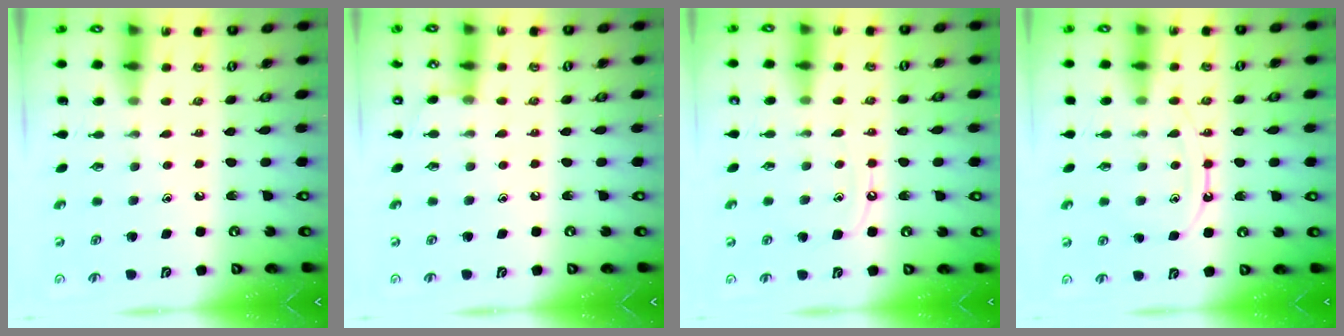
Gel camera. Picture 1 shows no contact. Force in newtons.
{"total": 3.2, "press": 3.2, "slide": 0.4}
{"total": 7.2, "press": 7.1, "slide": 0.8}
{"total": 10.6, "press": 10.5, "slide": 1.1}